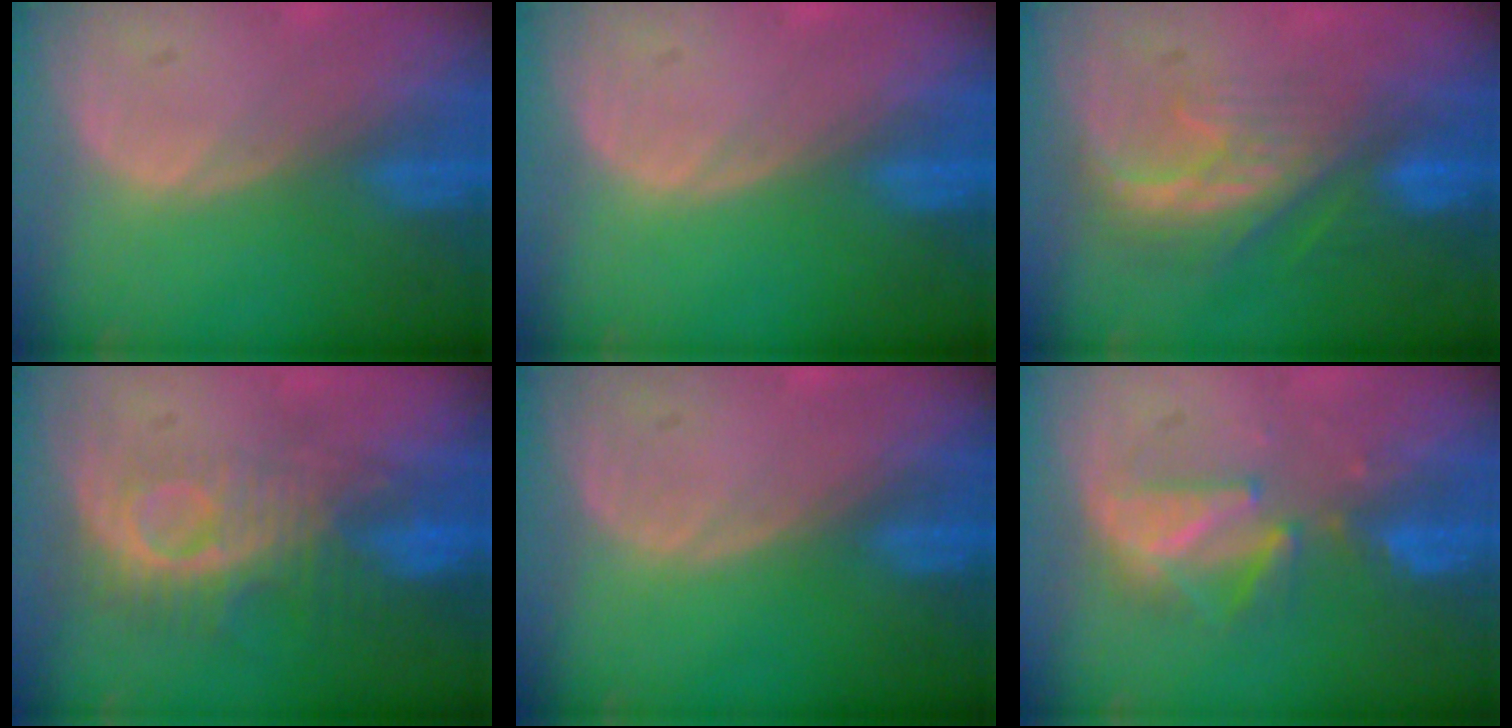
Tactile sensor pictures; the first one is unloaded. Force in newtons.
{"total": 0.0}
{"total": 8.3, "press": 7.5, "slide": 3.6}
{"total": 9.4, "press": 8.2, "slide": 4.5}
{"total": 0.0}
{"total": 5.7, "press": 5.7, "slide": 0.6}